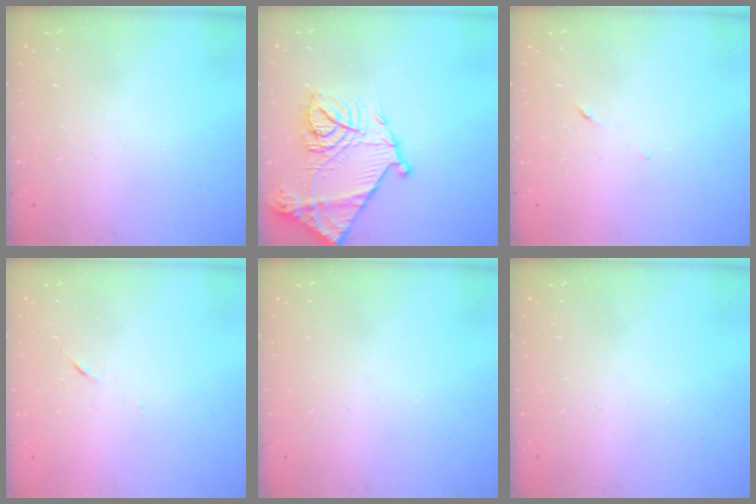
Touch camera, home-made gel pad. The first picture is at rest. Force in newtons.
{"total": 18.6, "press": 18.5, "slide": 1.9}
{"total": 4.5, "press": 4.5, "slide": 0.6}
{"total": 3.8, "press": 3.7, "slide": 1.1}
{"total": 0.0}
{"total": 0.0}